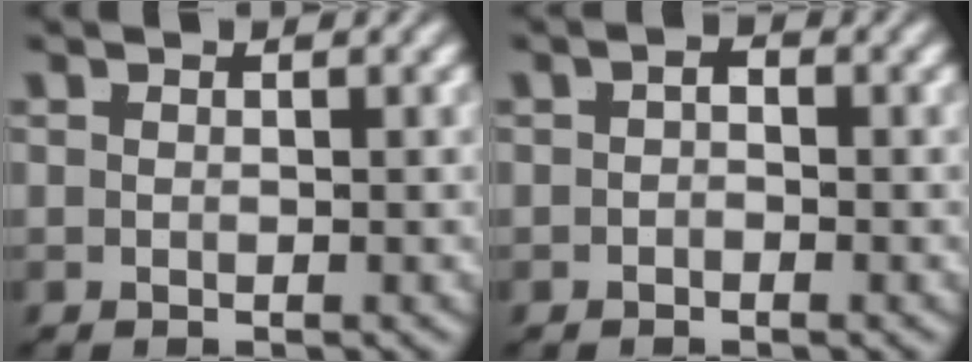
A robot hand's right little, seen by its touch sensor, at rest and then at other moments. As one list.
[{"total": 0.7, "force": [-0.4, 0.1, 0.5], "torque": [0.000, -0.002, -0.005]}]